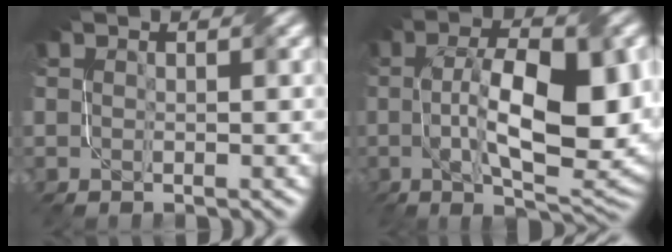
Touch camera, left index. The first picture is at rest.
{"total": 12.8, "force": [0.0, 4.8, 11.9], "torque": [-0.182, 0.003, 0.008]}